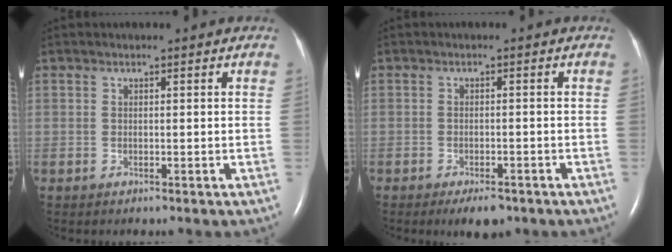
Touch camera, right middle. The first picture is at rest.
{"total": 3.8, "force": [-2.7, 1.3, 2.3], "torque": [-0.033, -0.003, -0.035]}